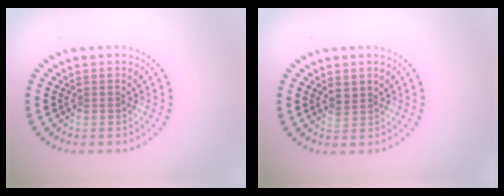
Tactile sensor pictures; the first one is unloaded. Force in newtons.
{"total": 1.0, "press": 0.8, "slide": 0.6}